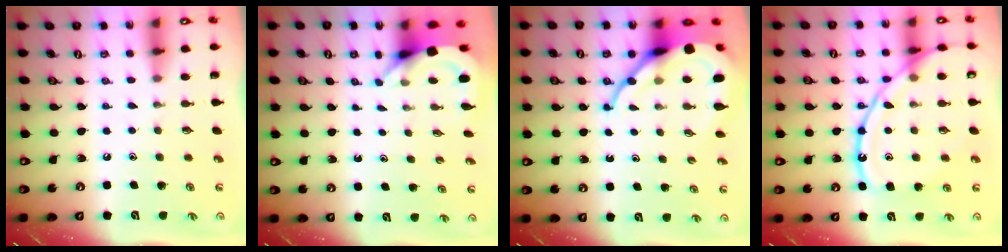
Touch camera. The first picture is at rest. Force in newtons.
{"total": 3.7, "press": 3.7, "slide": 0.3}
{"total": 12.9, "press": 12.8, "slide": 1.2}
{"total": 17.4, "press": 17.3, "slide": 1.7}